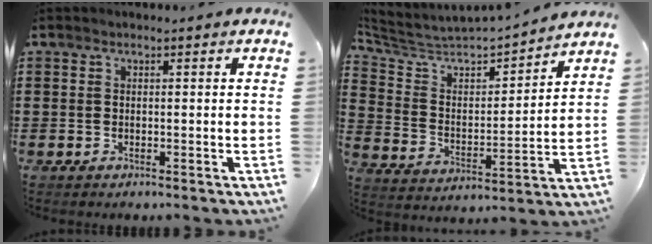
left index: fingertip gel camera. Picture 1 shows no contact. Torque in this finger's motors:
{"motor_torque": [2.14, 0.00, 0.00, 0.00]}